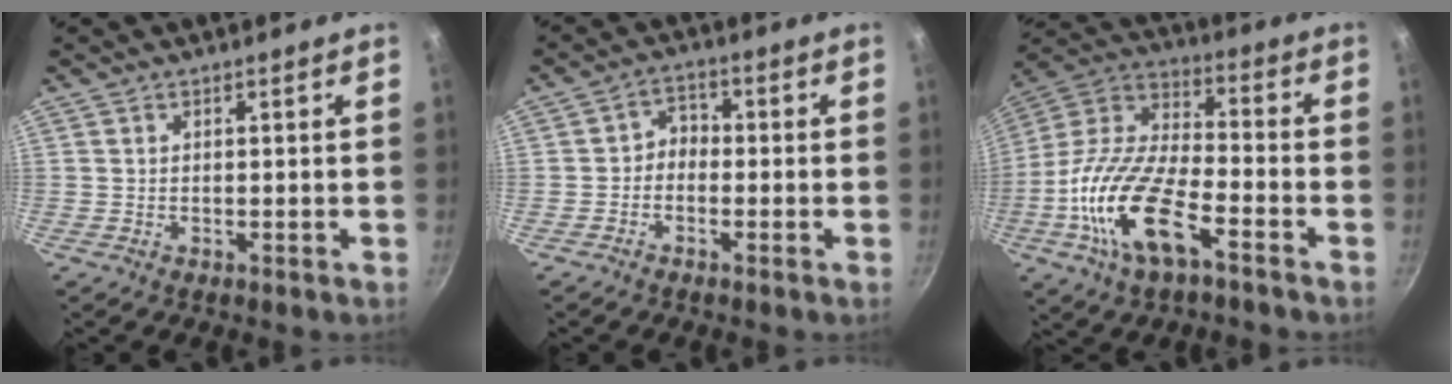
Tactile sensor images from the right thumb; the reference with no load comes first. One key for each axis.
{"total": 3.2, "fx": -1.2, "fy": 2.6, "fz": 1.6, "tx": -0.009, "ty": 0.023, "tz": -0.031}
{"total": 19.5, "fx": -8.0, "fy": 8.2, "fz": 15.7, "tx": -0.298, "ty": 0.042, "tz": -0.170}